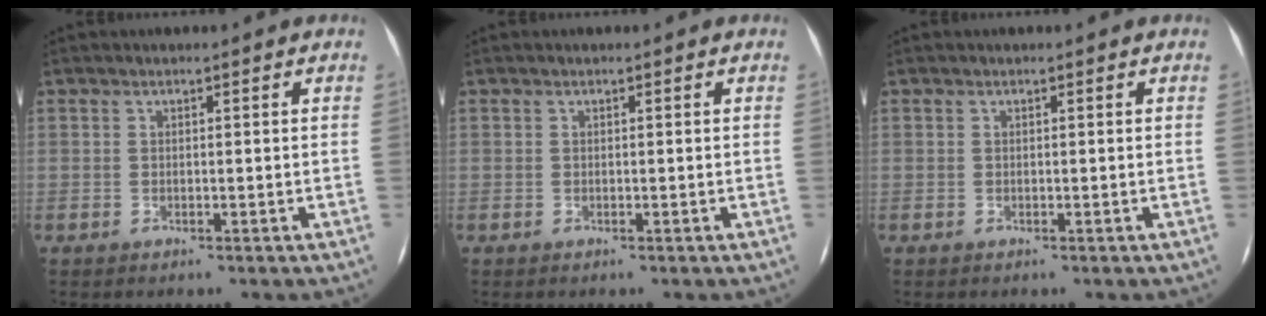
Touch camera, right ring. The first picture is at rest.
{"total": 0.0}
{"total": 0.0}